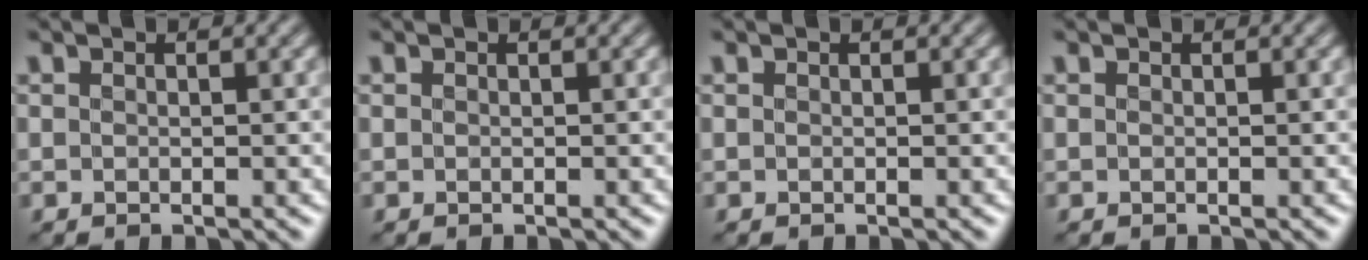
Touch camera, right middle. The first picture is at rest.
{"total": 0.0}
{"total": 0.0}
{"total": 0.0}